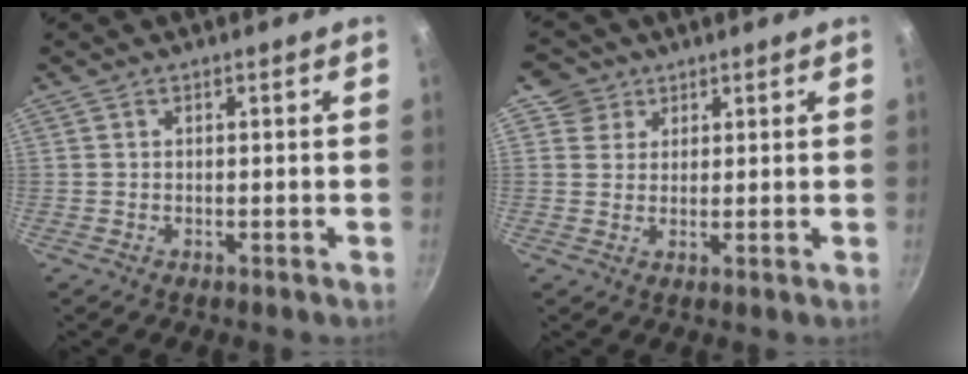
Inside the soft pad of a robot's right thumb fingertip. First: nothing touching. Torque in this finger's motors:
{"motor_torque": [0.00, 0.26, 0.52, 0.41, -0.02]}